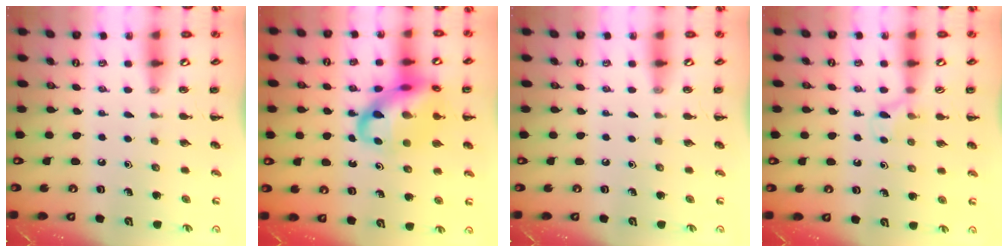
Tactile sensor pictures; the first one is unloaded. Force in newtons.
{"total": 17.2, "press": 17.0, "slide": 2.6}
{"total": 0.0}
{"total": 4.1, "press": 3.8, "slide": 1.4}